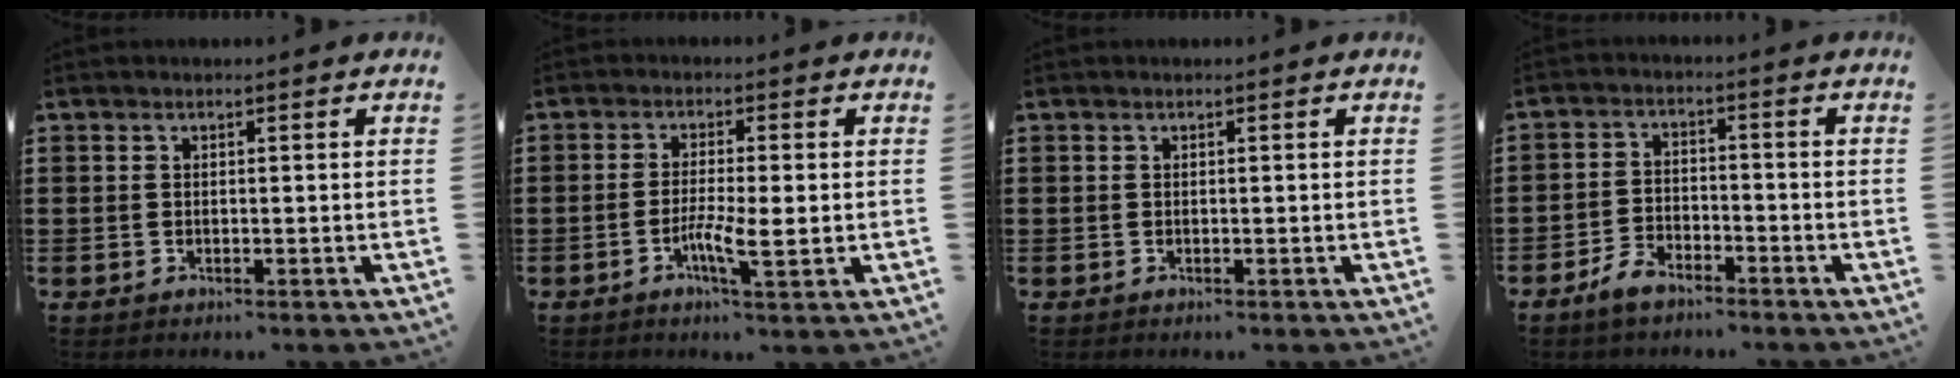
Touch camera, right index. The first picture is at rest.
{"total": 5.2, "force": [-1.4, 1.0, 4.9], "torque": [-0.090, -0.004, -0.027]}
{"total": 0.0}
{"total": 3.6, "force": [-3.1, 1.3, 1.3], "torque": [-0.039, 0.008, -0.067]}